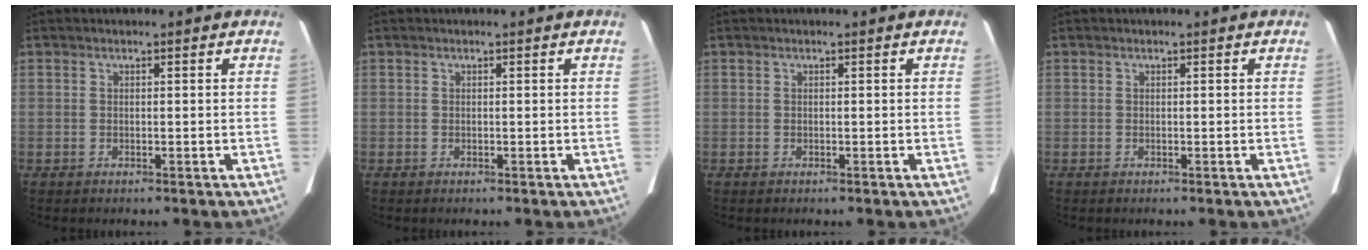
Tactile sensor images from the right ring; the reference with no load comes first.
{"total": 0.0}
{"total": 0.0}
{"total": 0.0}